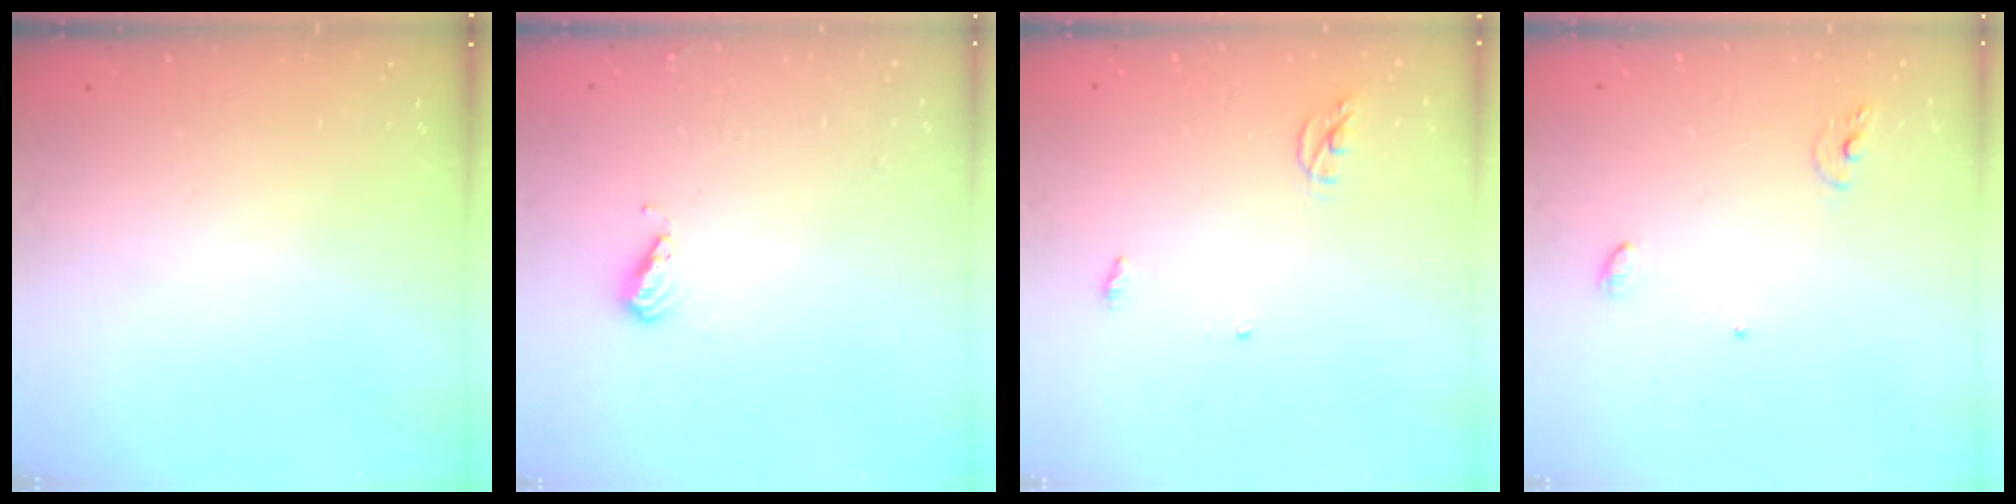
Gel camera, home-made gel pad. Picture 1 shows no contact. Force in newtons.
{"total": 5.0, "press": 4.8, "slide": 1.3}
{"total": 3.9, "press": 3.8, "slide": 0.3}
{"total": 5.4, "press": 5.4, "slide": 0.2}